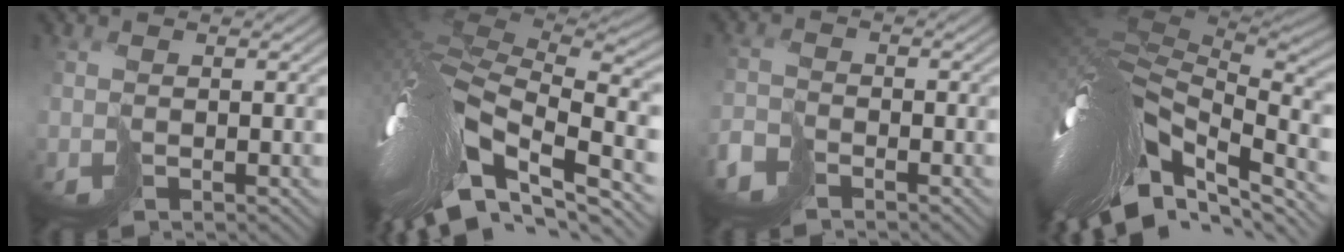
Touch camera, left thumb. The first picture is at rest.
{"total": 15.0, "force": [-3.4, 7.1, 12.7], "torque": [-0.278, -0.020, -0.040]}
{"total": 2.9, "force": [-2.6, 1.2, 0.6], "torque": [-0.018, -0.010, -0.059]}
{"total": 15.5, "force": [-4.3, 8.3, 12.4], "torque": [-0.276, -0.017, -0.069]}